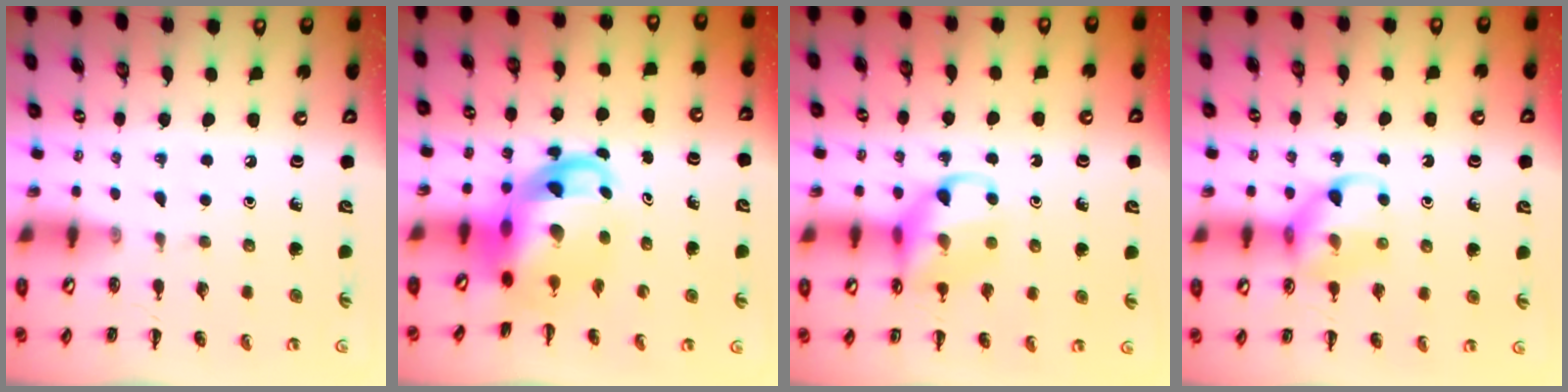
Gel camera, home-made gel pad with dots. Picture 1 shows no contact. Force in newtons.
{"total": 7.9, "press": 7.6, "slide": 2.0}
{"total": 12.9, "press": 12.8, "slide": 1.6}
{"total": 11.1, "press": 11.1, "slide": 1.0}